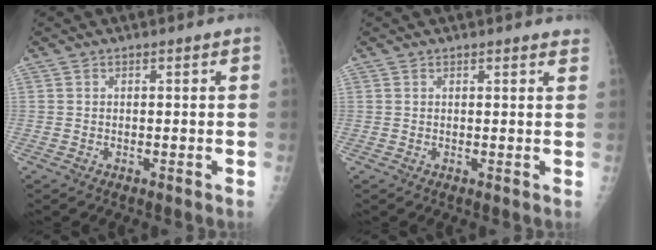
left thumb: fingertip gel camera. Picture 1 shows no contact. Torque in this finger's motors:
{"motor_torque": [0.07, 0.02, -0.56, -0.68, 0.10]}